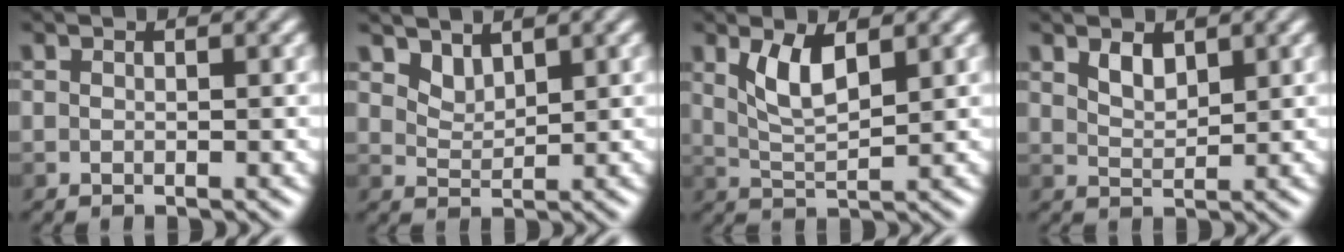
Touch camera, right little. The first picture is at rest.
{"total": 1.7, "force": [1.4, 0.6, 0.6], "torque": [-0.014, -0.006, 0.030]}
{"total": 3.3, "force": [1.5, 1.1, 2.7], "torque": [-0.060, -0.005, 0.033]}
{"total": 1.8, "force": [1.2, 0.9, 1.0], "torque": [-0.019, -0.002, 0.028]}